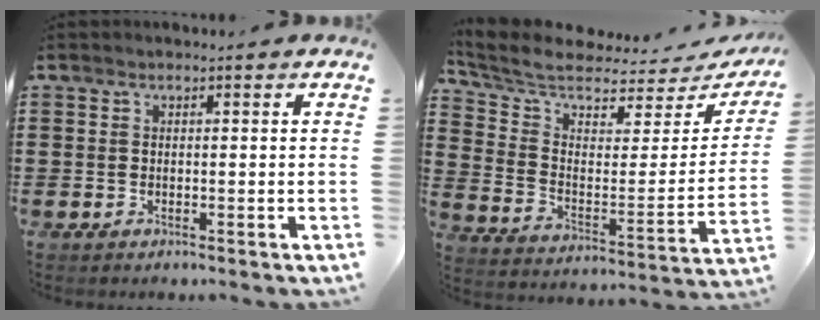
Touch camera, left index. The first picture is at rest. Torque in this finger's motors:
{"motor_torque": [2.14, 0.00, 0.36, 0.09]}